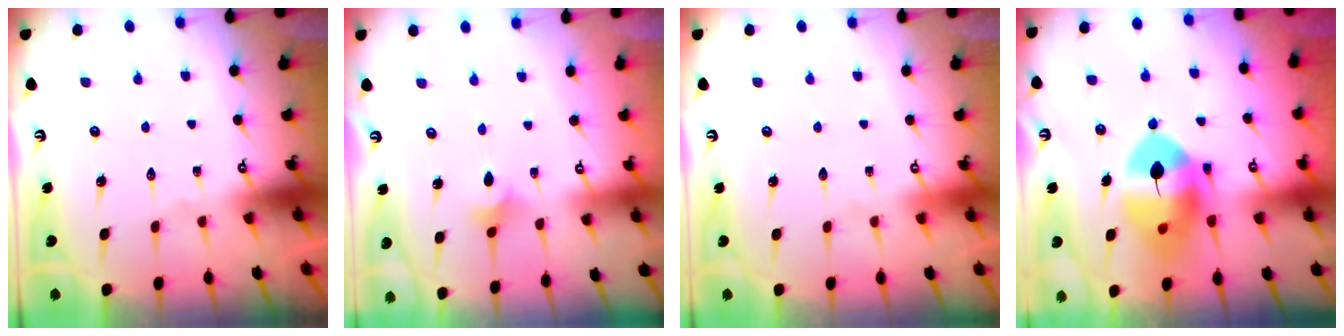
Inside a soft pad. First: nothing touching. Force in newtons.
{"total": 3.0, "press": 2.9, "slide": 0.7}
{"total": 0.0}
{"total": 13.1, "press": 12.9, "slide": 2.1}